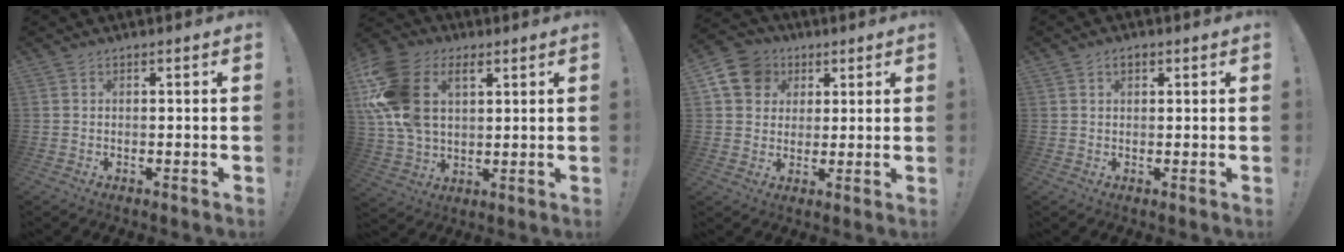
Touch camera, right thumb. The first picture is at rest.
{"total": 18.6, "force": [6.7, 12.5, 12.0], "torque": [-0.233, -0.025, 0.123]}
{"total": 12.1, "force": [4.3, 10.3, 4.6], "torque": [-0.068, -0.011, 0.090]}
{"total": 2.0, "force": [0.9, 1.1, 1.3], "torque": [-0.022, 0.001, 0.016]}